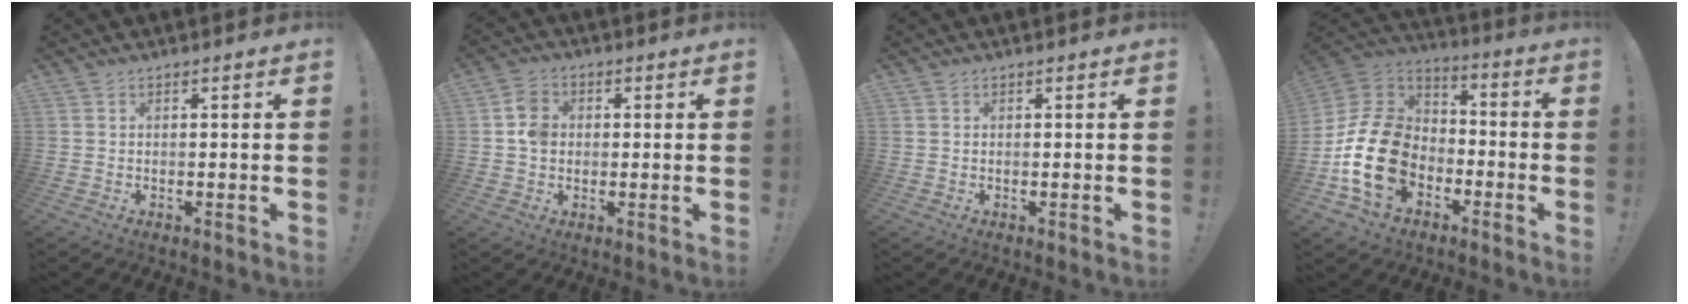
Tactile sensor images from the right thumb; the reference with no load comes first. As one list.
[{"total": 6.3, "force": [0.3, 5.4, 3.2], "torque": [-0.042, 0.014, 0.007]}, {"total": 0.0}, {"total": 20.4, "force": [-5.1, 14.9, 13.1], "torque": [-0.248, 0.035, -0.073]}]